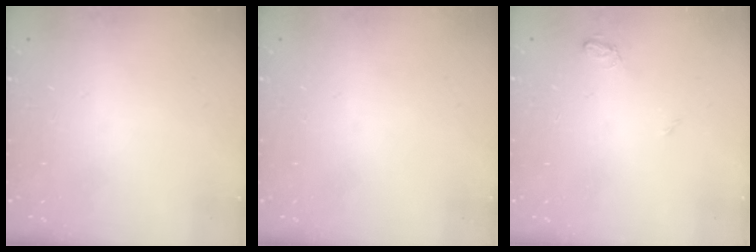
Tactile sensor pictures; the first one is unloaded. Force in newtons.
{"total": 0.0}
{"total": 5.3, "press": 5.3, "slide": 0.6}